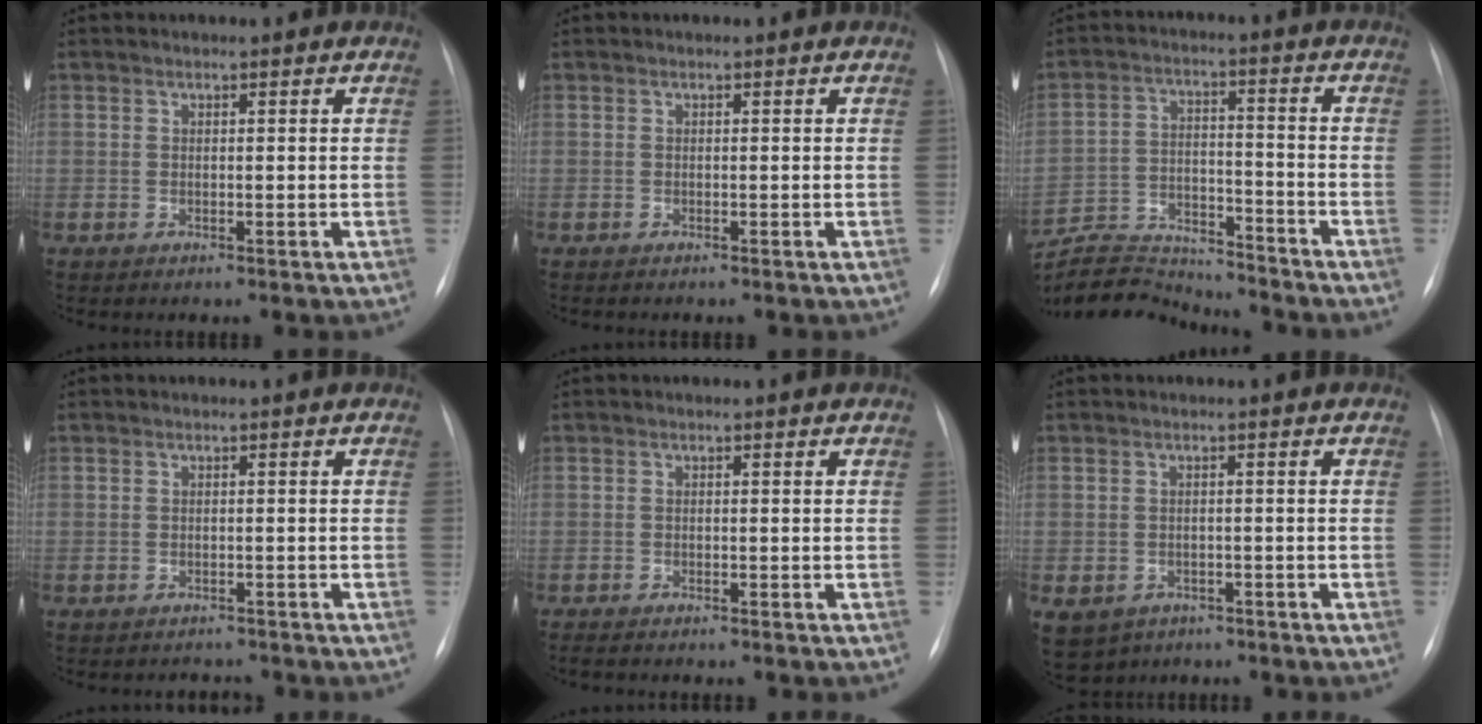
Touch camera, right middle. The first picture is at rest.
{"total": 0.8, "force": [-0.6, 0.2, 0.3], "torque": [-0.007, -0.002, -0.009]}
{"total": 12.2, "force": [-12.1, 1.1, 1.0], "torque": [-0.021, 0.020, -0.203]}
{"total": 1.6, "force": [-1.5, 0.5, -0.3], "torque": [0.004, -0.003, -0.018]}
{"total": 3.2, "force": [-2.7, 0.7, 1.6], "torque": [-0.025, -0.007, -0.033]}
{"total": 9.9, "force": [-5.3, 7.8, 3.2], "torque": [-0.096, -0.003, -0.064]}